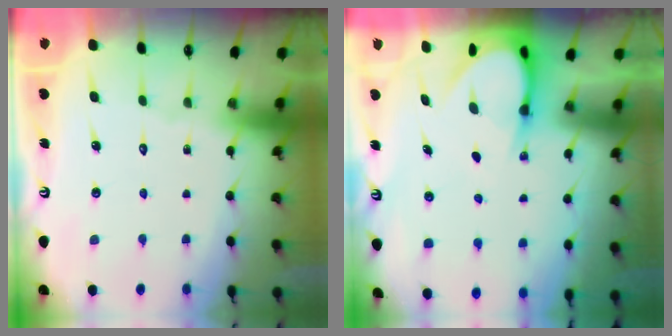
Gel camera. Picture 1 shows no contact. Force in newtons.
{"total": 6.5, "press": 6.4, "slide": 0.7}